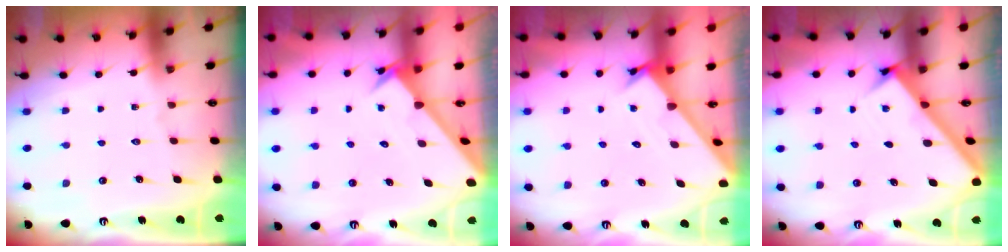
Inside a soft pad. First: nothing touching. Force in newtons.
{"total": 2.6, "press": 2.6, "slide": 0.2}
{"total": 1.7, "press": 1.7, "slide": 0.1}
{"total": 2.4, "press": 2.4, "slide": 0.2}